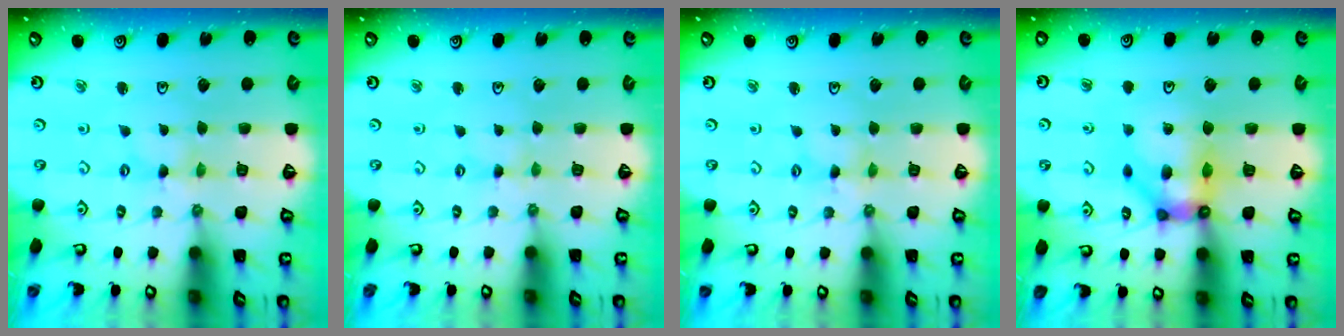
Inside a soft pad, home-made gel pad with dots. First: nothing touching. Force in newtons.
{"total": 1.9, "press": 1.9, "slide": 0.4}
{"total": 1.2, "press": 1.2, "slide": 0.3}
{"total": 12.2, "press": 12.1, "slide": 1.5}